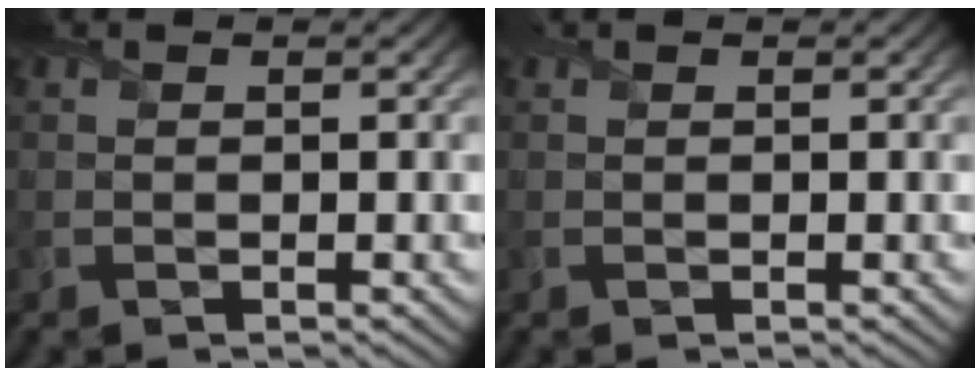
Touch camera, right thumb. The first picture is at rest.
{"total": 0.0}